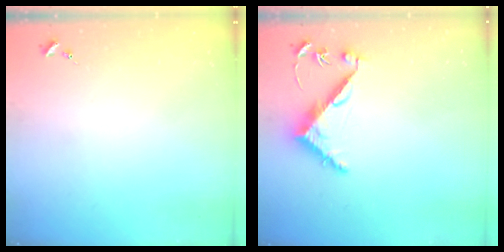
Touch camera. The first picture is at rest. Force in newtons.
{"total": 6.7, "press": 6.6, "slide": 0.7}